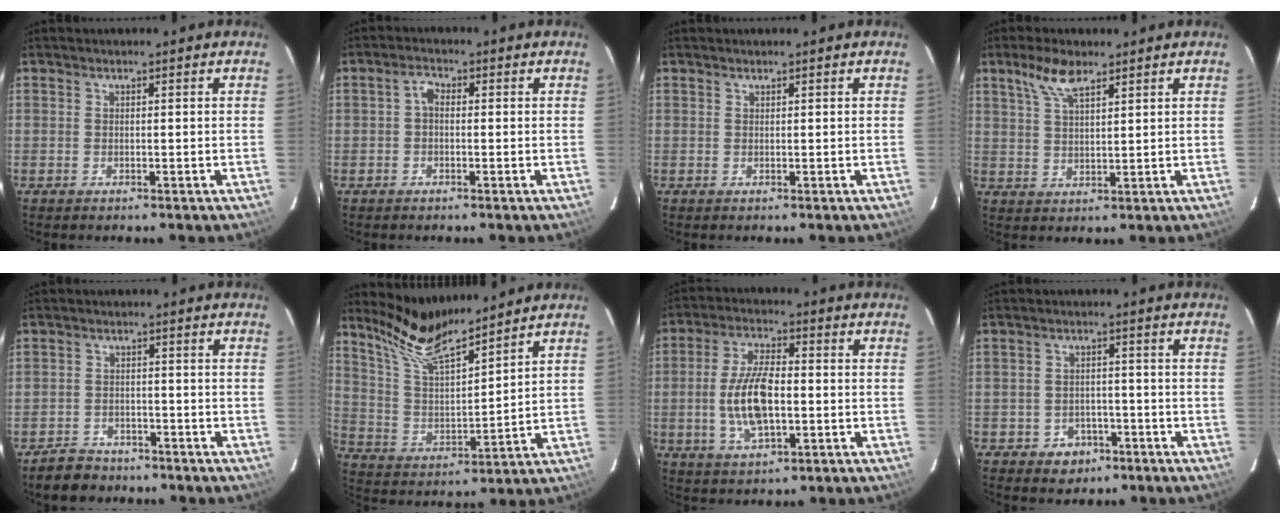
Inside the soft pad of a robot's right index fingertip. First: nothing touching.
{"total": 1.9, "force": [-0.3, 1.3, 1.4], "torque": [-0.029, 0.010, -0.008]}
{"total": 0.0}
{"total": 6.0, "force": [4.0, 2.2, 3.9], "torque": [-0.076, 0.011, 0.081]}
{"total": 5.3, "force": [-4.2, 3.2, 0.6], "torque": [-0.031, 0.017, -0.066]}
{"total": 12.0, "force": [10.6, 1.6, 5.5], "torque": [-0.109, -0.007, 0.208]}
{"total": 11.0, "force": [-1.5, 4.8, 9.8], "torque": [-0.198, 0.003, -0.027]}
{"total": 5.1, "force": [-2.9, 4.1, 0.9], "torque": [-0.032, 0.016, -0.031]}